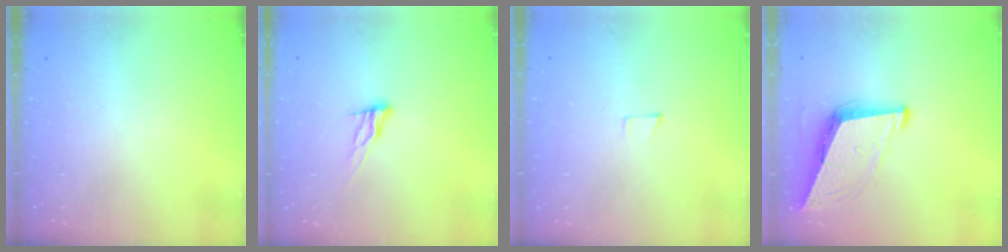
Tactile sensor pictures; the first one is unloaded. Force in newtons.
{"total": 9.2, "press": 8.9, "slide": 2.5}
{"total": 2.7, "press": 2.7, "slide": 0.2}
{"total": 8.6, "press": 7.7, "slide": 3.8}